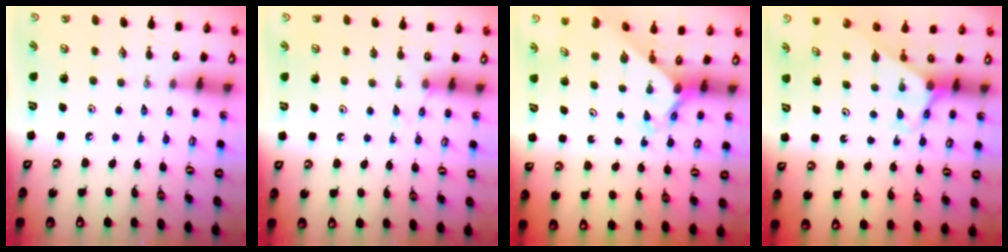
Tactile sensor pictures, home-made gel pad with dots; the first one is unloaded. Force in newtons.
{"total": 5.6, "press": 5.6, "slide": 0.6}
{"total": 2.6, "press": 2.6, "slide": 0.2}
{"total": 2.6, "press": 2.6, "slide": 0.2}